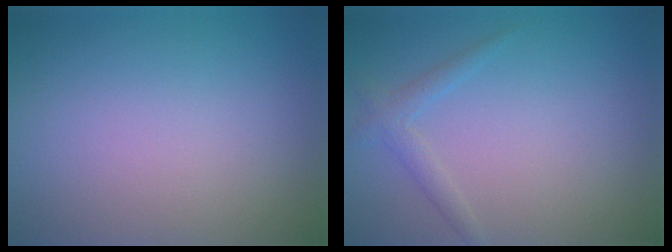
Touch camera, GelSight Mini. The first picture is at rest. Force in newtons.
{"total": 1.5, "press": 1.5, "slide": 0.1}